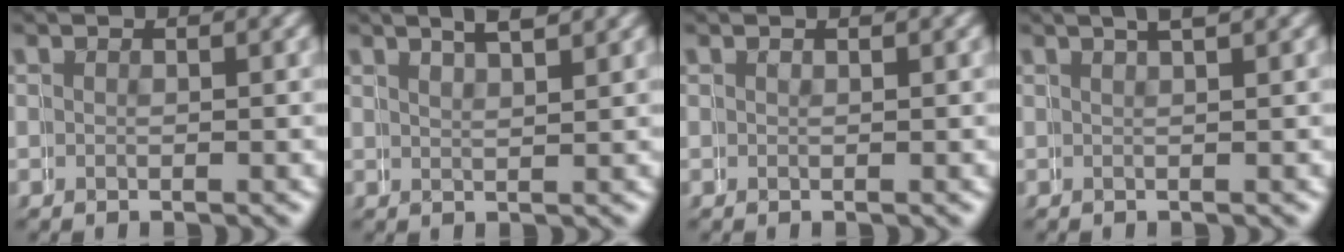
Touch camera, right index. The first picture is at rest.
{"total": 2.6, "force": [2.2, -0.9, 0.9], "torque": [-0.002, 0.009, 0.040]}
{"total": 0.0}
{"total": 1.7, "force": [1.2, -0.5, 1.0], "torque": [0.000, 0.017, 0.017]}